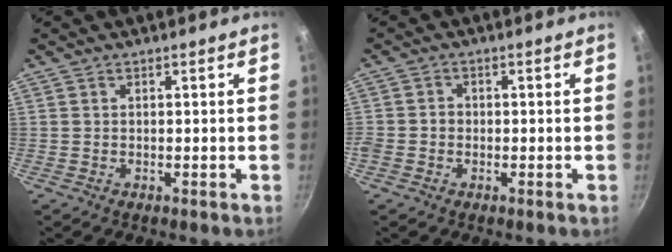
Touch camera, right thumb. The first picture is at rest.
{"total": 2.4, "force": [-0.7, 2.1, 0.8], "torque": [-0.011, 0.010, -0.018]}